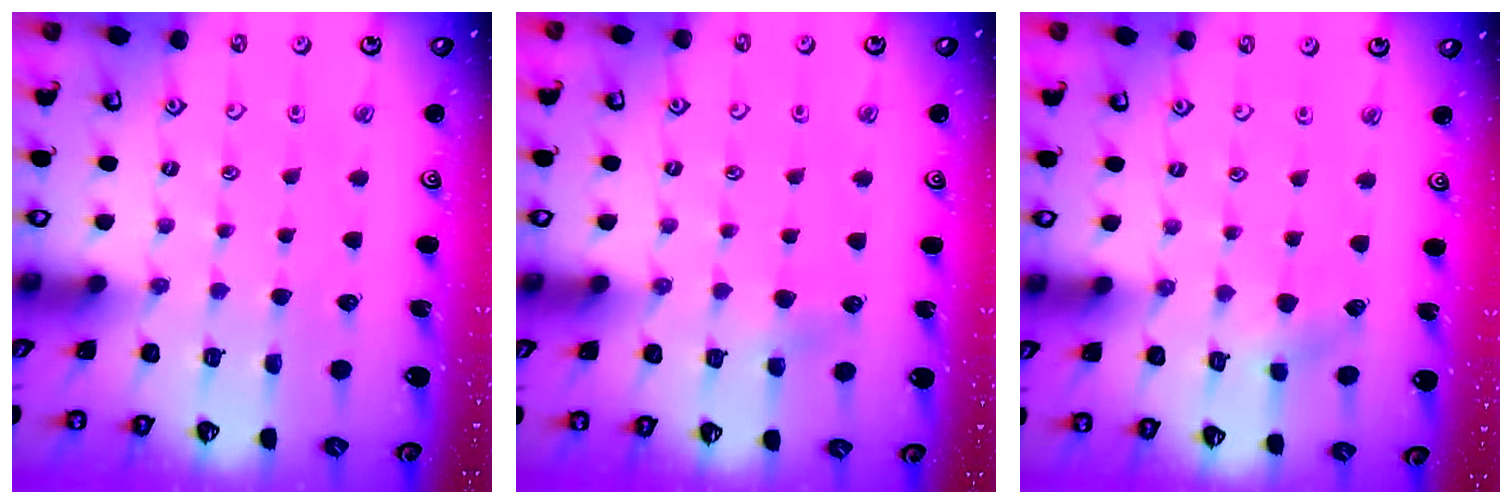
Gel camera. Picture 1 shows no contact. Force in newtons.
{"total": 2.6, "press": 2.6, "slide": 0.5}
{"total": 3.1, "press": 3.1, "slide": 0.5}